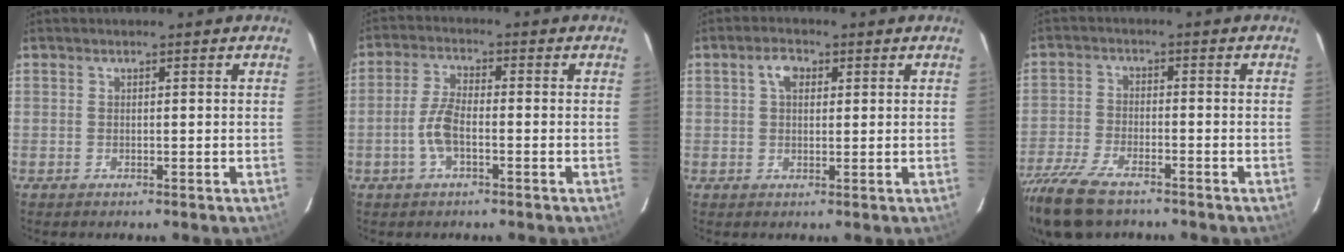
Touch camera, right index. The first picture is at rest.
{"total": 5.5, "force": [-1.9, 2.1, 4.7], "torque": [-0.106, 0.006, -0.037]}
{"total": 3.5, "force": [1.2, 2.2, 2.4], "torque": [-0.041, 0.011, 0.022]}
{"total": 13.7, "force": [-10.7, 4.7, 7.1], "torque": [-0.179, -0.035, -0.205]}